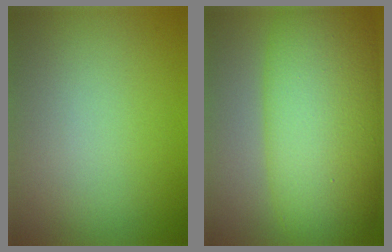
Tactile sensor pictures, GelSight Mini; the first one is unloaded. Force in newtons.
{"total": 12.4, "press": 12.4, "slide": 0.2}